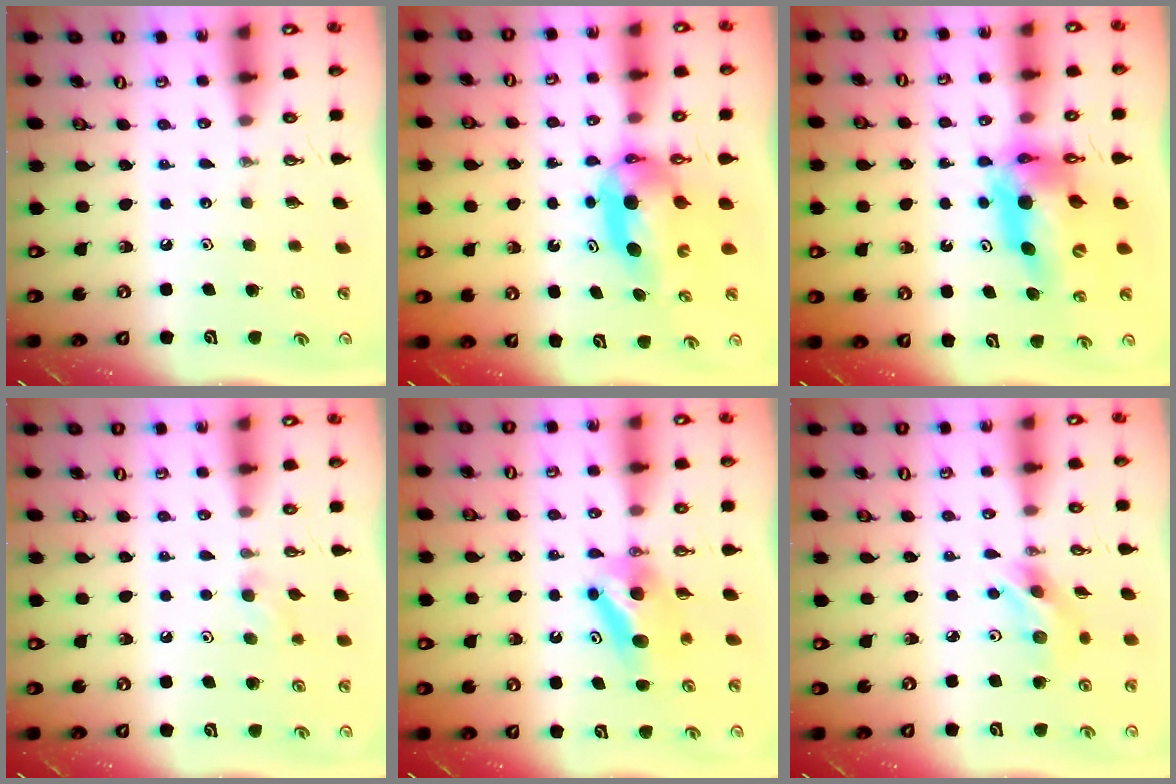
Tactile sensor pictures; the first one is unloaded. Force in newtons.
{"total": 7.5, "press": 5.7, "slide": 4.9}
{"total": 13.8, "press": 13.8, "slide": 1.2}
{"total": 4.9, "press": 4.8, "slide": 1.0}
{"total": 6.6, "press": 6.5, "slide": 1.2}
{"total": 7.8, "press": 7.8, "slide": 0.3}